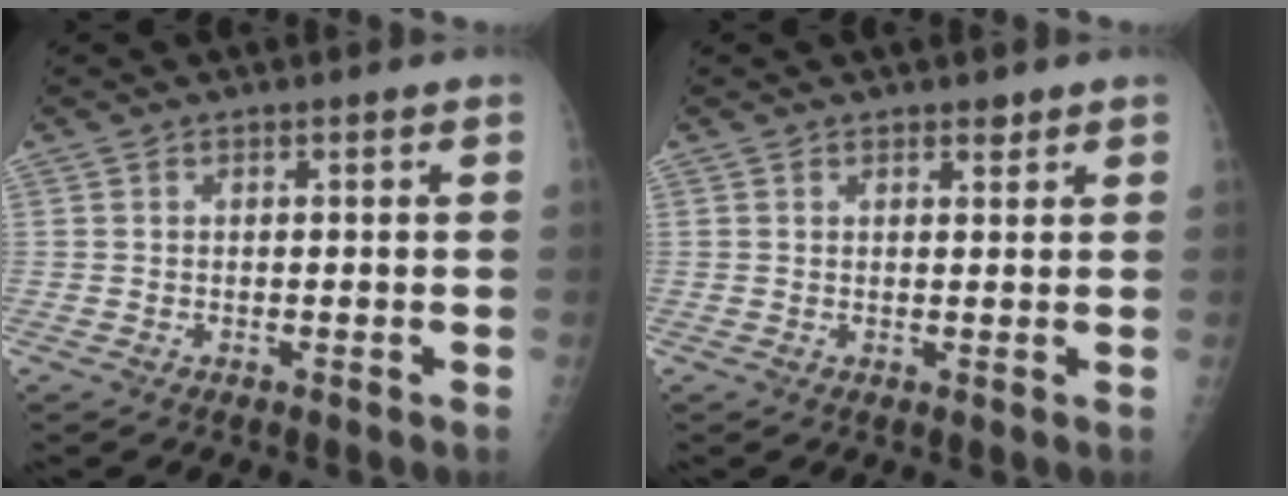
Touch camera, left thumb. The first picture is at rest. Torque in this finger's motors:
{"motor_torque": [-0.12, 0.33, 0.05, -0.02, 0.01]}